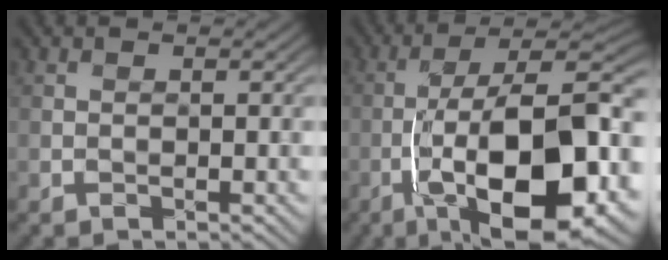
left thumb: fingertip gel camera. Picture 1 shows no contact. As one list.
[{"total": 17.7, "force": [-5.5, 6.6, 15.5], "torque": [-0.248, 0.008, -0.090]}]